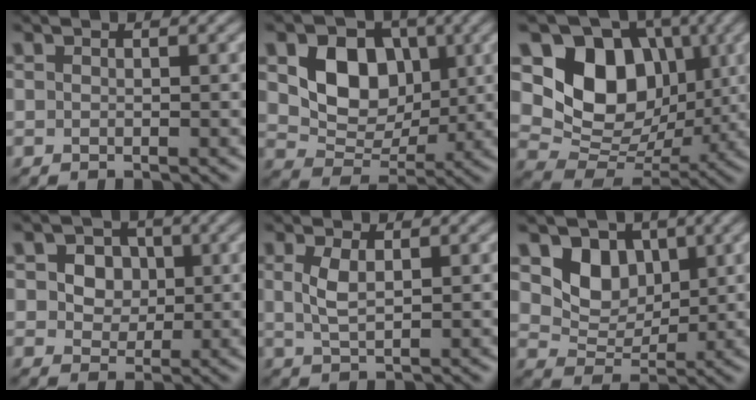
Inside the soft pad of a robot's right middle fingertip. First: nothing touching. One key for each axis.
{"total": 6.3, "fx": 1.4, "fy": 5.0, "fz": 3.7, "tx": -0.067, "ty": -0.005, "tz": 0.023}
{"total": 9.1, "fx": 2.4, "fy": 7.2, "fz": 4.9, "tx": -0.086, "ty": -0.016, "tz": 0.039}
{"total": 4.2, "fx": 1.4, "fy": 3.3, "fz": 2.2, "tx": -0.049, "ty": 0.010, "tz": 0.011}
{"total": 1.9, "fx": 0.5, "fy": 0.7, "fz": 1.7, "tx": -0.045, "ty": -0.001, "tz": 0.014}
{"total": 4.1, "fx": 1.9, "fy": 3.1, "fz": 1.8, "tx": -0.045, "ty": -0.015, "tz": 0.033}